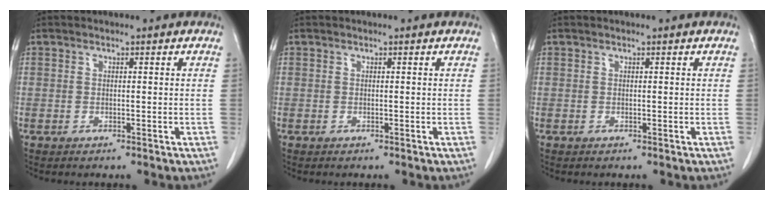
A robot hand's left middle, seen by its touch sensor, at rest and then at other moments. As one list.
[{"total": 0.0}, {"total": 0.0}]